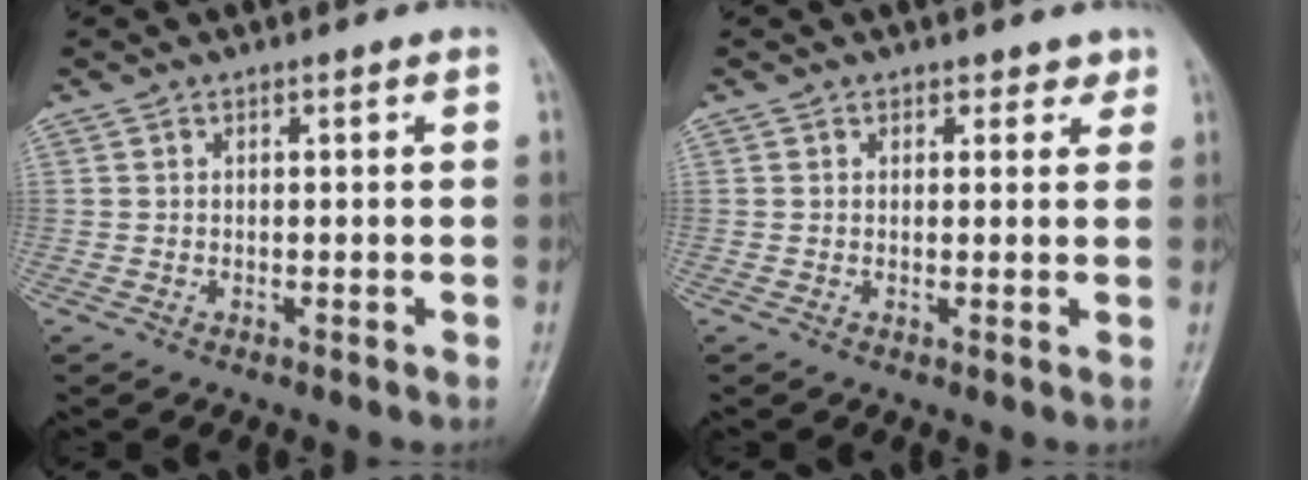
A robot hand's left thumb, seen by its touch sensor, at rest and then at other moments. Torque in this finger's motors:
{"motor_torque": [-0.04, -0.04, -0.24, -0.24, -0.05]}